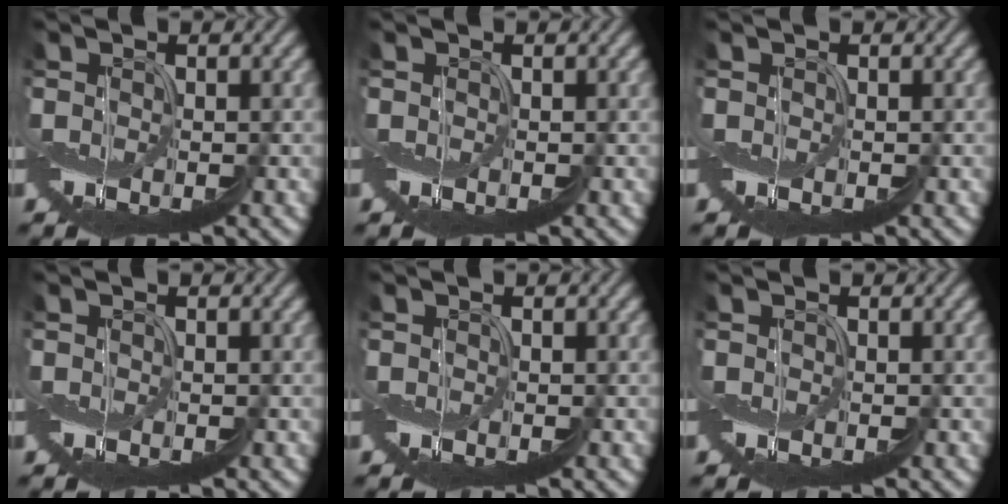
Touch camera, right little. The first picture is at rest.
{"total": 0.0}
{"total": 0.0}
{"total": 0.0}
{"total": 0.0}
{"total": 0.0}